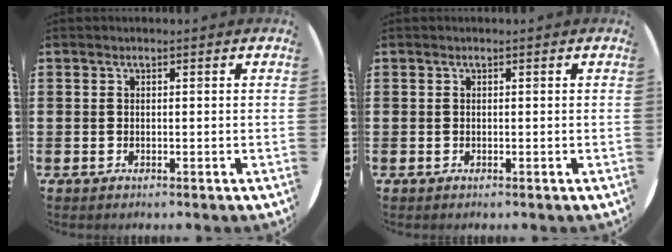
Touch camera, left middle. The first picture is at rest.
{"total": 0.0}